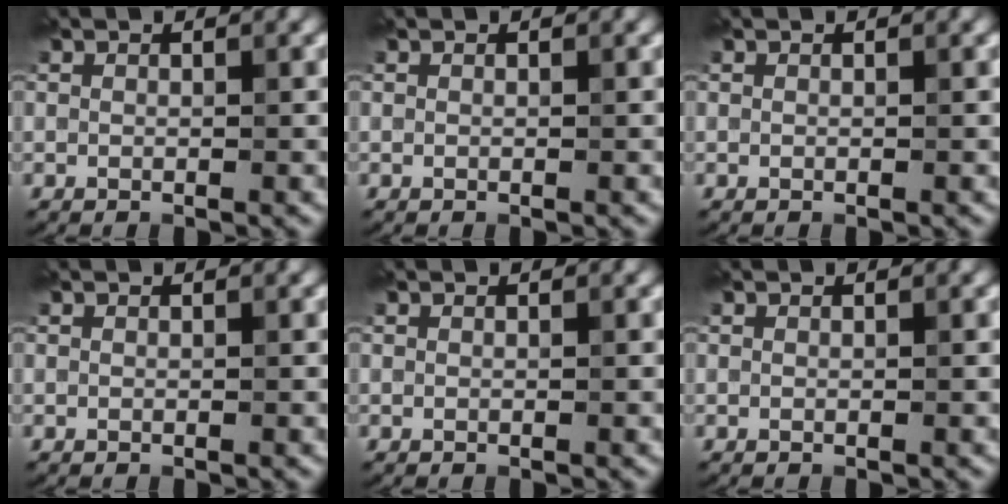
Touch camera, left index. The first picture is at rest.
{"total": 0.0}
{"total": 0.0}
{"total": 0.0}
{"total": 0.0}
{"total": 0.0}